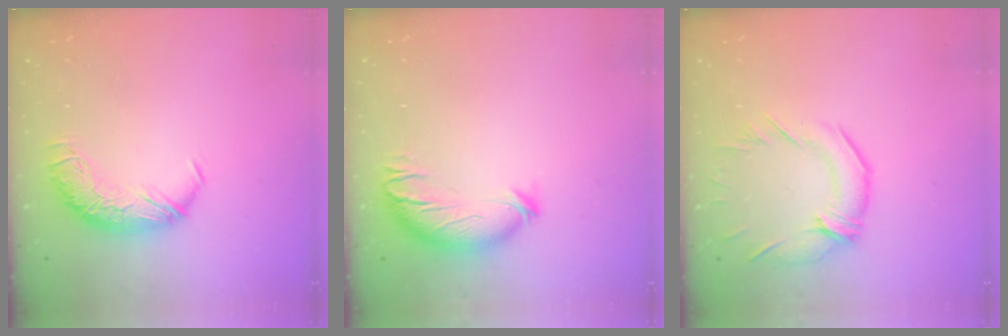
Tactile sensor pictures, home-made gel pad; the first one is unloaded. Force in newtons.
{"total": 3.7, "press": 2.9, "slide": 2.4}
{"total": 2.9, "press": 2.5, "slide": 1.5}